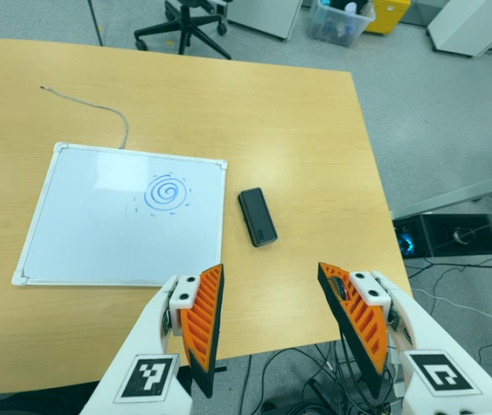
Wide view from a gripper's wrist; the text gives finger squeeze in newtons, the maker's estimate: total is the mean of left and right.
{"total": 0.0}